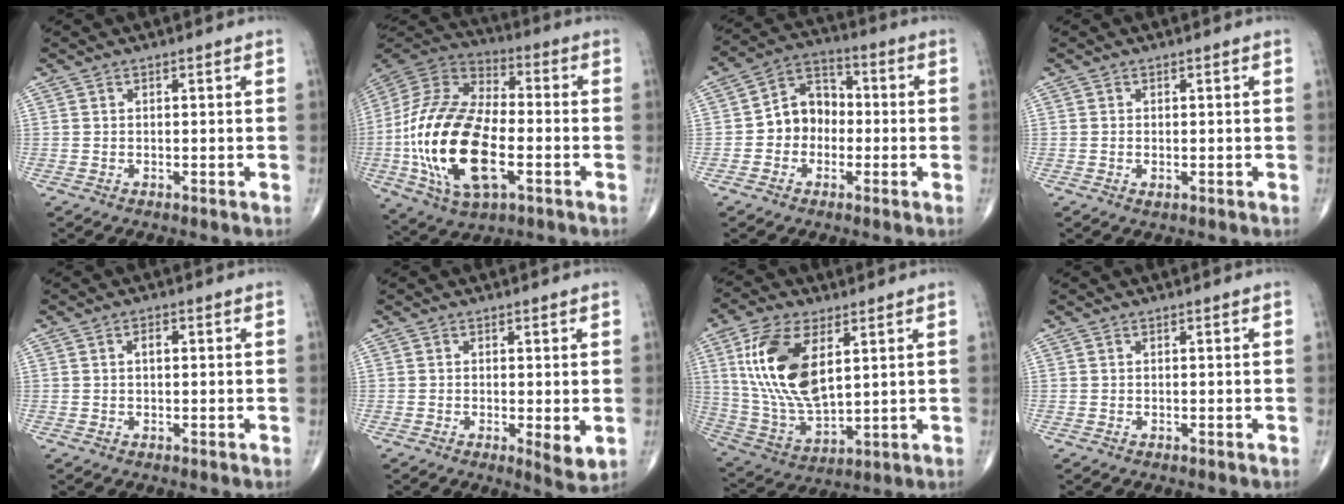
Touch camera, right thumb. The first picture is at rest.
{"total": 25.3, "force": [-5.1, 12.8, 21.2], "torque": [-0.432, 0.011, -0.090]}
{"total": 9.0, "force": [-1.2, 7.4, 5.1], "torque": [-0.051, 0.038, -0.037]}
{"total": 1.0, "force": [-0.2, 0.5, 0.8], "torque": [-0.020, 0.000, -0.002]}
{"total": 1.8, "force": [0.3, 1.0, 1.5], "torque": [-0.027, 0.005, 0.004]}
{"total": 3.9, "force": [-0.4, 1.0, 3.7], "torque": [-0.061, -0.015, -0.010]}
{"total": 17.7, "force": [5.4, 8.8, 14.4], "torque": [-0.285, -0.021, 0.112]}
{"total": 0.0}